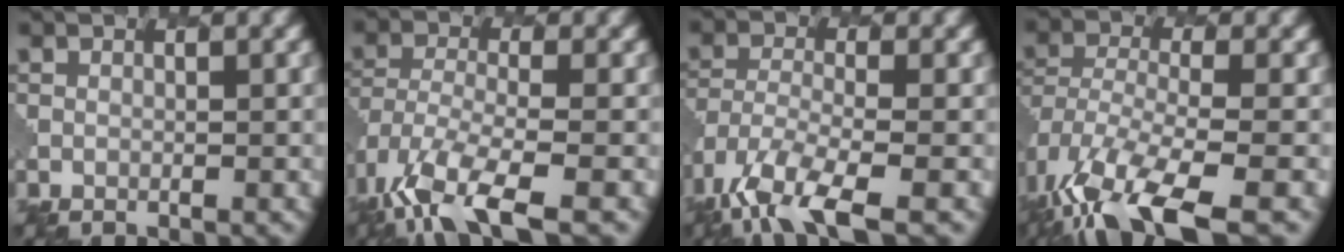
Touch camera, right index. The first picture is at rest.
{"total": 8.8, "force": [-5.4, 3.4, 6.1], "torque": [-0.130, -0.022, -0.103]}
{"total": 8.0, "force": [-5.2, 2.7, 5.4], "torque": [-0.110, -0.016, -0.104]}
{"total": 12.2, "force": [-7.4, 4.8, 8.5], "torque": [-0.197, -0.031, -0.123]}